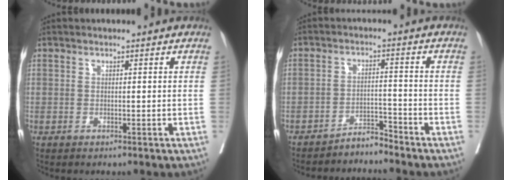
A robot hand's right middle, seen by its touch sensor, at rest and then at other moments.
{"total": 3.2, "force": [-3.2, -0.2, 0.2], "torque": [0.004, -0.011, -0.056]}